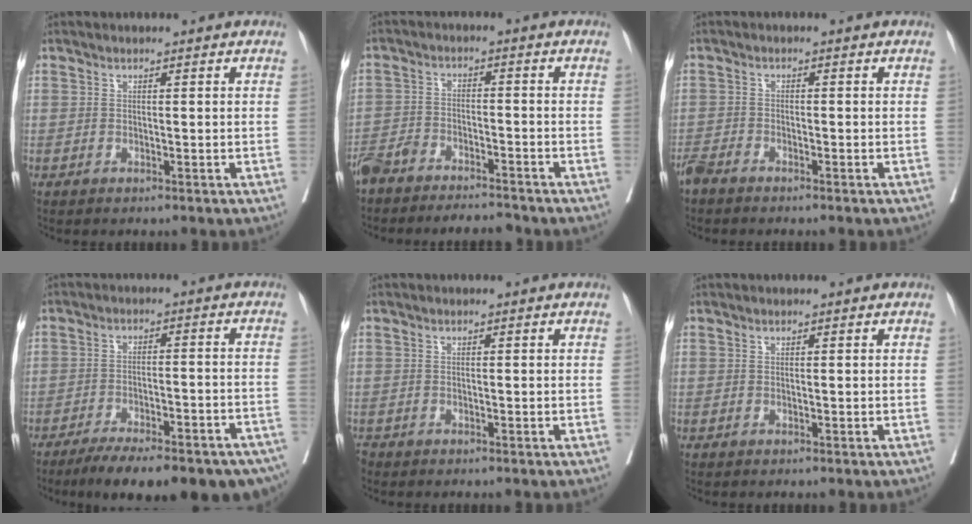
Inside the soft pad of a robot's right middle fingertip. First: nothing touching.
{"total": 7.8, "force": [-7.2, 1.5, 2.7], "torque": [-0.044, 0.001, -0.121]}
{"total": 2.6, "force": [-2.4, 0.0, 1.0], "torque": [-0.018, -0.005, -0.049]}
{"total": 21.0, "force": [-15.9, 5.4, 12.7], "torque": [-0.139, -0.006, -0.208]}
{"total": 0.8, "force": [-0.6, 0.4, 0.2], "torque": [-0.006, -0.003, -0.011]}
{"total": 0.0}